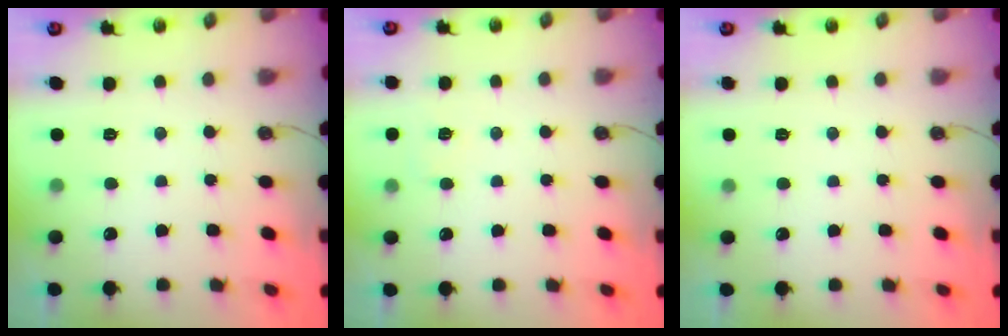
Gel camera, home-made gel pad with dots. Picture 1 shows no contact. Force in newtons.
{"total": 3.4, "press": 2.6, "slide": 2.2}
{"total": 0.0}